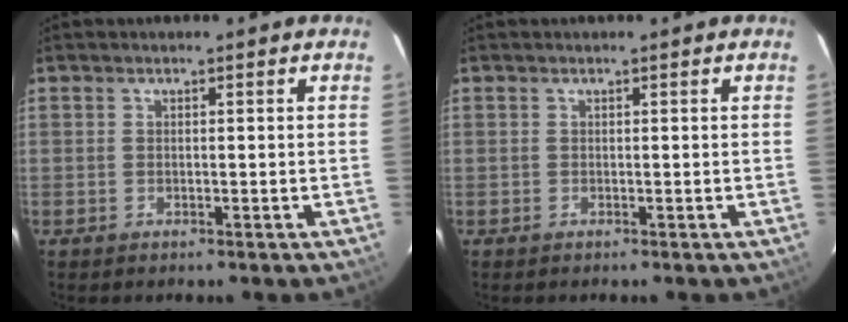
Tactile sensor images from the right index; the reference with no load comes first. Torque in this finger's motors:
{"motor_torque": [0.00, 0.07, 0.00, 0.00]}